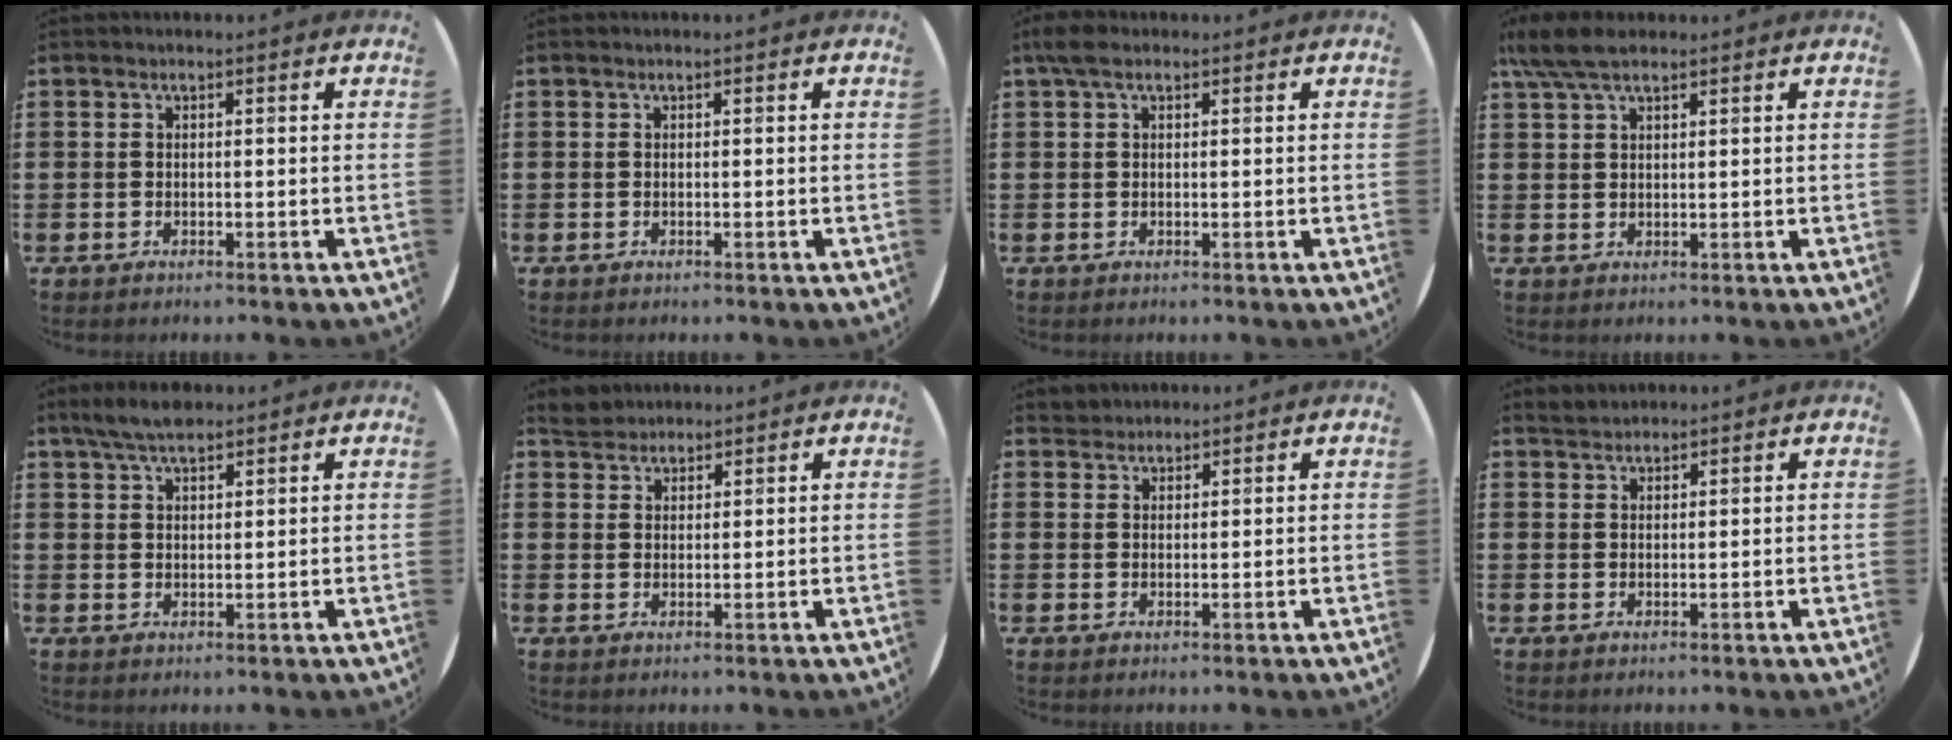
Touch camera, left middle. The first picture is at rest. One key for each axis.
{"total": 0.0}
{"total": 1.7, "fx": 1.1, "fy": 0.9, "fz": 1.1, "tx": -0.024, "ty": 0.008, "tz": 0.018}
{"total": 4.7, "fx": 3.6, "fy": 1.4, "fz": 2.7, "tx": -0.060, "ty": 0.003, "tz": 0.067}
{"total": 4.4, "fx": 3.7, "fy": 1.2, "fz": 2.0, "tx": -0.047, "ty": -0.003, "tz": 0.068}
{"total": 2.9, "fx": 2.8, "fy": 0.9, "fz": 0.0, "tx": -0.006, "ty": 0.003, "tz": 0.055}
{"total": 1.8, "fx": 1.7, "fy": 0.6, "fz": -0.3, "tx": 0.003, "ty": 0.004, "tz": 0.034}
{"total": 1.5, "fx": 1.5, "fy": 0.4, "fz": -0.2, "tx": 0.001, "ty": 0.004, "tz": 0.029}